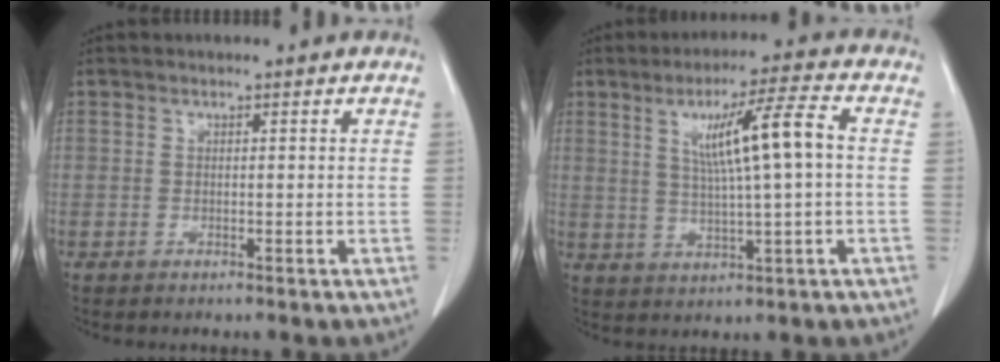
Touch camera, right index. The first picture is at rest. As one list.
[{"total": 9.8, "force": [1.8, -0.1, 9.7], "torque": [-0.163, 0.009, 0.032]}]